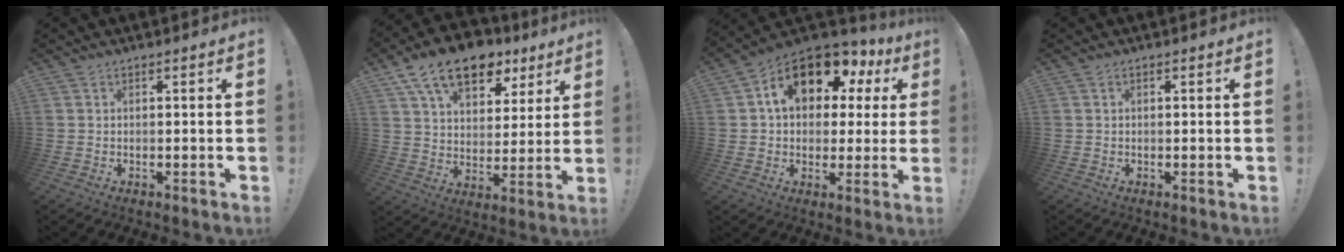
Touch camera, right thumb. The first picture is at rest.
{"total": 16.7, "force": [10.2, 9.5, 9.2], "torque": [-0.150, -0.057, 0.183]}
{"total": 15.3, "force": [7.1, 9.1, 10.1], "torque": [-0.166, -0.030, 0.121]}
{"total": 0.0}